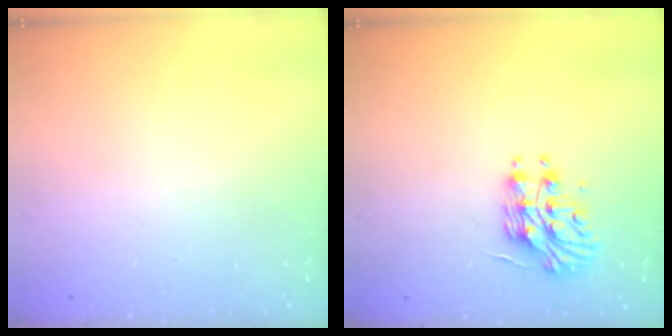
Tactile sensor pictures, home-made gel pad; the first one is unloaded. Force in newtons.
{"total": 11.0, "press": 11.0, "slide": 0.9}